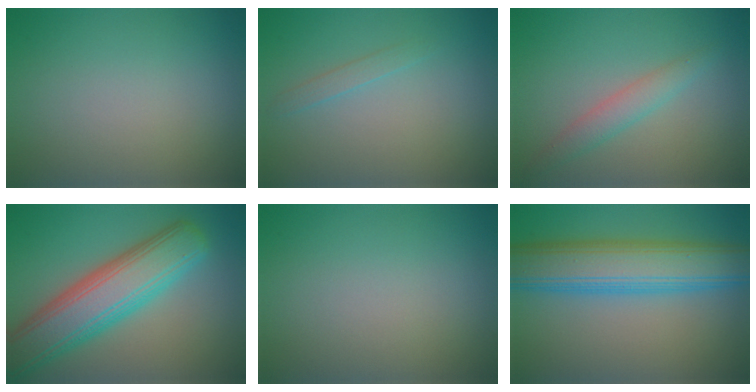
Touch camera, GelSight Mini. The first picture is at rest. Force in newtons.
{"total": 0.9, "press": 0.9, "slide": 0.1}
{"total": 2.1, "press": 2.1, "slide": 0.1}
{"total": 8.8, "press": 8.8, "slide": 0.2}
{"total": 0.0}
{"total": 8.7, "press": 8.7, "slide": 0.2}